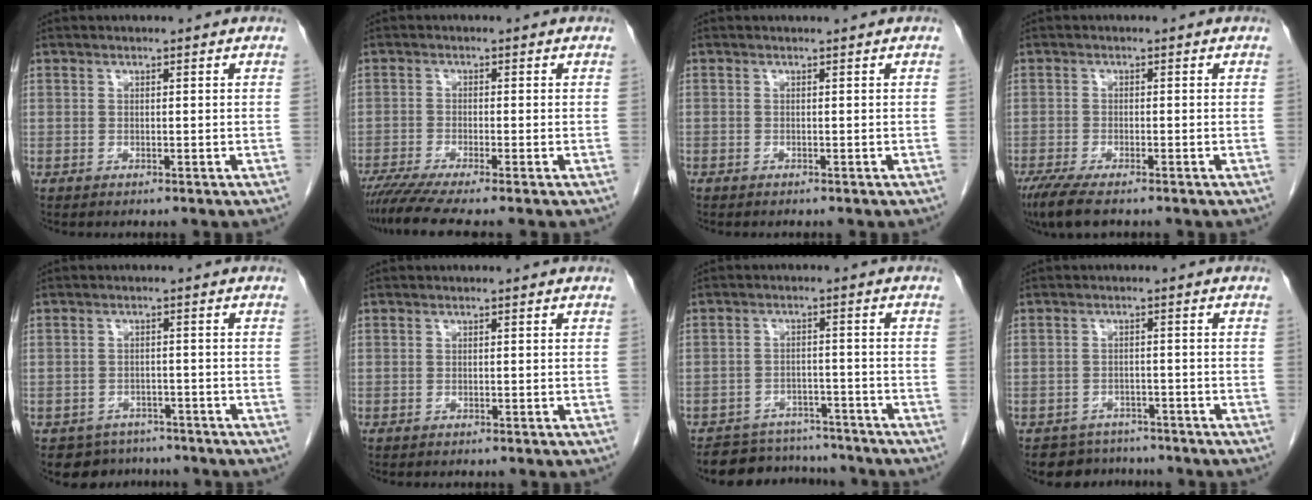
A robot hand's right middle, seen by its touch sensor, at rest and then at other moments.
{"total": 6.1, "force": [-4.9, -0.6, 3.5], "torque": [-0.055, -0.015, -0.084]}
{"total": 0.0}
{"total": 5.8, "force": [-4.2, 1.1, 3.8], "torque": [-0.070, -0.016, -0.070]}
{"total": 5.2, "force": [-4.4, 2.8, -0.5], "torque": [0.016, 0.013, -0.062]}
{"total": 0.0}
{"total": 8.6, "force": [-8.0, 3.0, 0.3], "torque": [0.010, 0.012, -0.111]}
{"total": 5.0, "force": [-4.2, 2.5, -0.6], "torque": [0.018, 0.012, -0.063]}